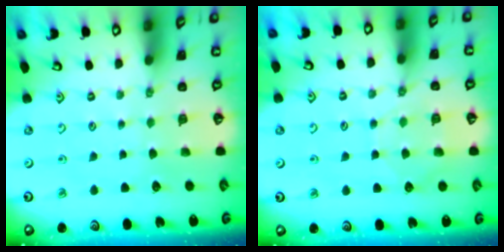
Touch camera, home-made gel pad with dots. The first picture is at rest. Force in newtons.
{"total": 6.4, "press": 6.4, "slide": 0.7}